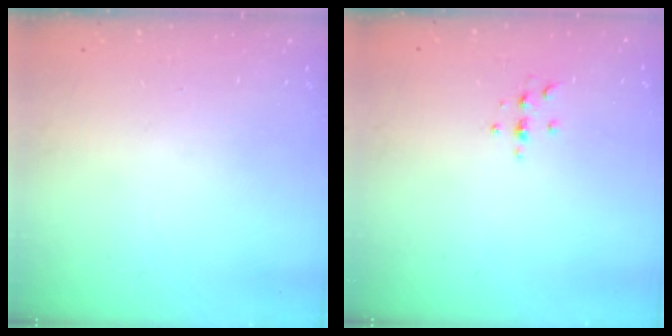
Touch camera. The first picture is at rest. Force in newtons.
{"total": 2.2, "press": 2.1, "slide": 0.2}